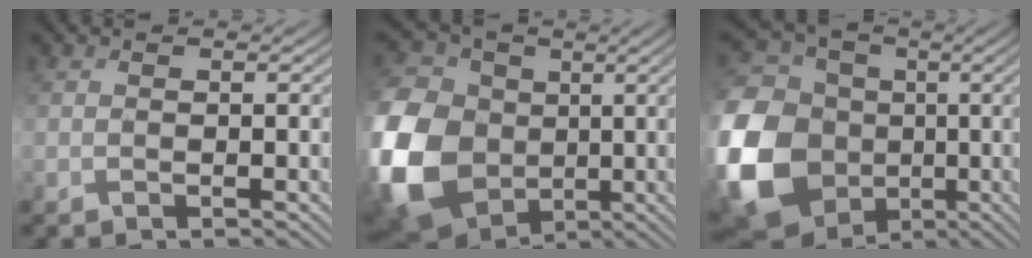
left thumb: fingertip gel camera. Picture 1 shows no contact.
{"total": 17.5, "force": [-2.1, 14.0, 10.3], "torque": [-0.297, -0.012, -0.044]}
{"total": 20.8, "force": [-4.3, 17.7, 10.0], "torque": [-0.296, -0.030, -0.099]}